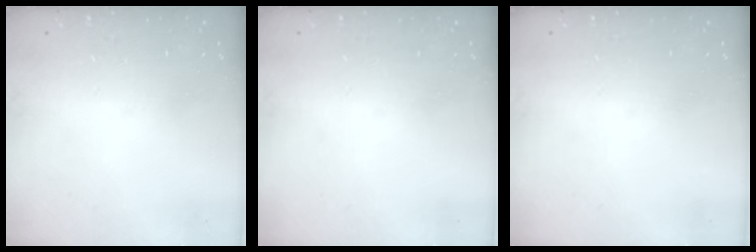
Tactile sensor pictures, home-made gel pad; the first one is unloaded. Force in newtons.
{"total": 0.0}
{"total": 0.0}